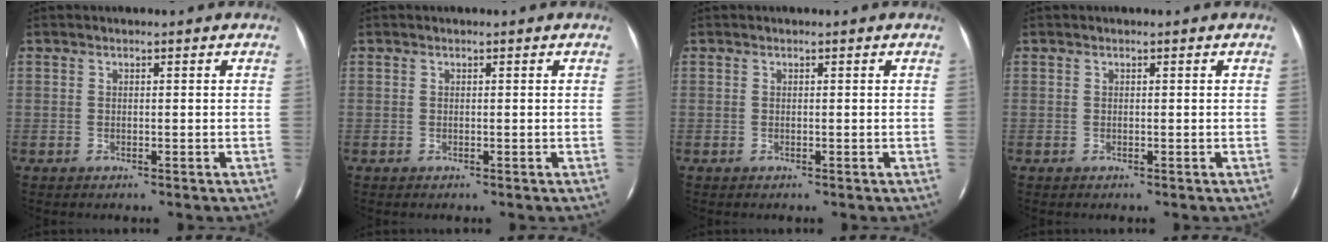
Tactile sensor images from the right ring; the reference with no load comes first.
{"total": 0.0}
{"total": 0.0}
{"total": 0.0}